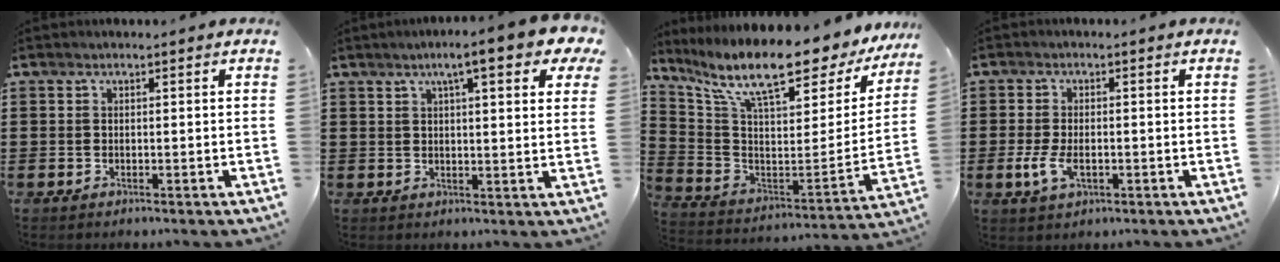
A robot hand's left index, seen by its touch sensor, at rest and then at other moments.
{"total": 7.4, "force": [4.7, 0.7, 5.7], "torque": [-0.098, -0.006, 0.074]}
{"total": 14.0, "force": [10.4, 2.7, 9.0], "torque": [-0.187, -0.074, 0.171]}
{"total": 4.2, "force": [-1.0, 2.1, 3.5], "torque": [-0.082, -0.005, -0.022]}